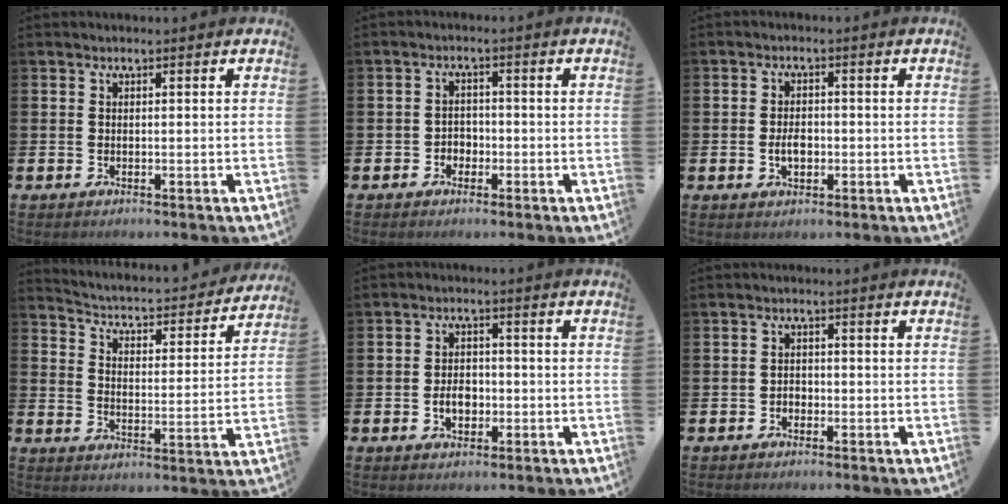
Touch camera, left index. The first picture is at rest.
{"total": 2.2, "force": [-1.2, 1.7, 0.5], "torque": [-0.009, 0.004, -0.029]}
{"total": 2.8, "force": [-0.5, 1.8, 2.0], "torque": [-0.025, -0.002, -0.013]}
{"total": 3.7, "force": [3.5, 1.0, 0.9], "torque": [-0.045, -0.035, 0.049]}
{"total": 3.4, "force": [-0.9, 2.5, 2.2], "torque": [-0.022, -0.005, -0.023]}
{"total": 1.4, "force": [-0.7, 1.1, 0.3], "torque": [-0.003, 0.001, -0.018]}